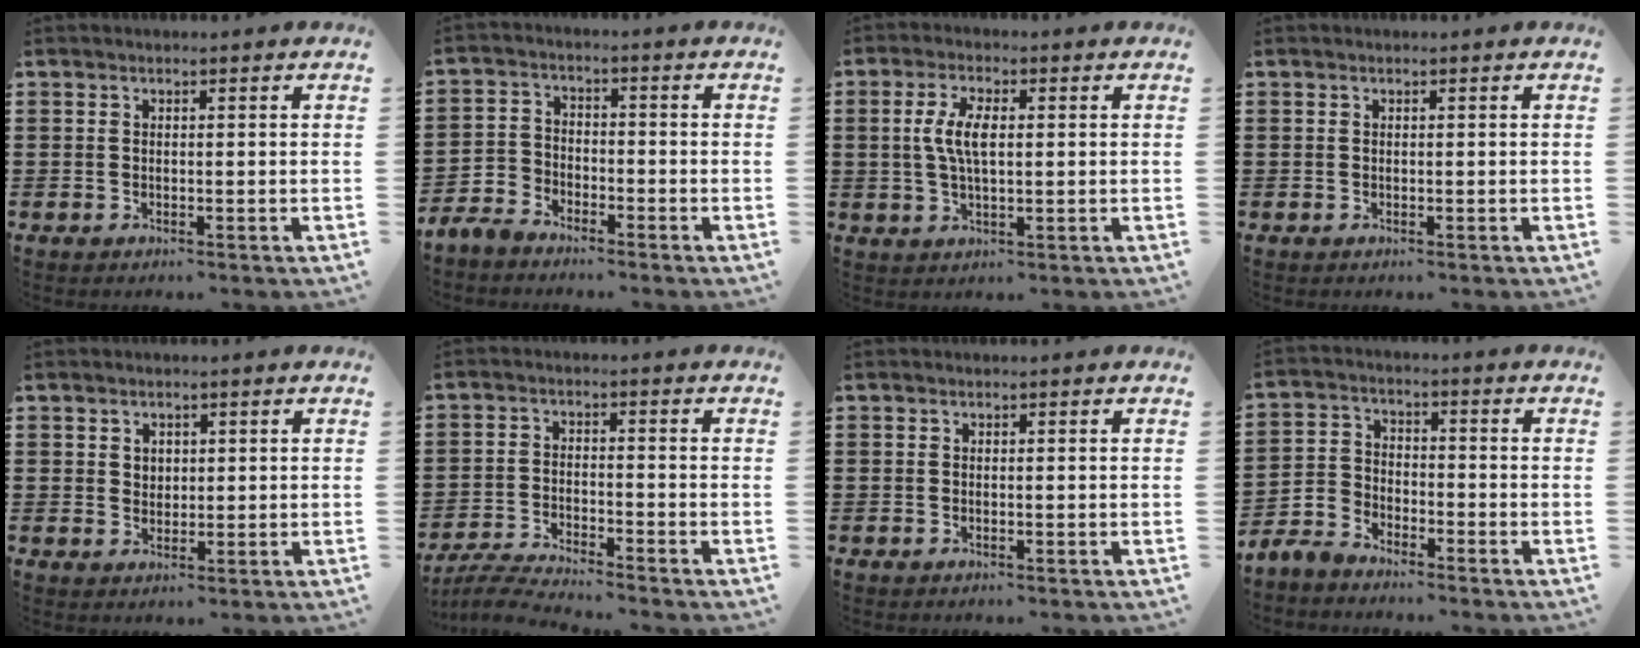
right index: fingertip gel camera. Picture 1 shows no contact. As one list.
[{"total": 3.7, "force": [-3.4, 1.3, 0.6], "torque": [-0.037, 0.002, -0.079]}, {"total": 5.5, "force": [0.5, 2.1, 5.1], "torque": [-0.108, 0.005, 0.004]}, {"total": 0.0}, {"total": 1.9, "force": [1.0, 1.5, 0.3], "torque": [-0.012, 0.008, 0.018]}, {"total": 4.6, "force": [-4.5, -0.2, 1.0], "torque": [-0.031, -0.008, -0.094]}, {"total": 0.0}, {"total": 3.9, "force": [-3.7, 1.1, 0.5], "torque": [-0.035, -0.003, -0.085]}]